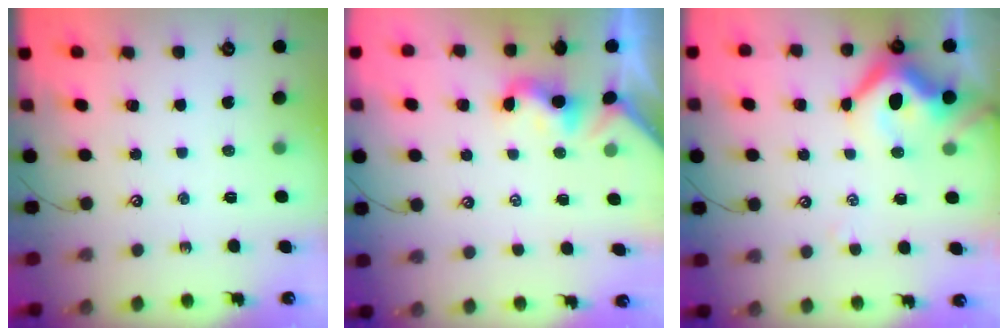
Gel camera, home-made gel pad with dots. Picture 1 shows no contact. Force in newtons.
{"total": 1.9, "press": 1.9, "slide": 0.5}
{"total": 9.9, "press": 9.8, "slide": 1.6}